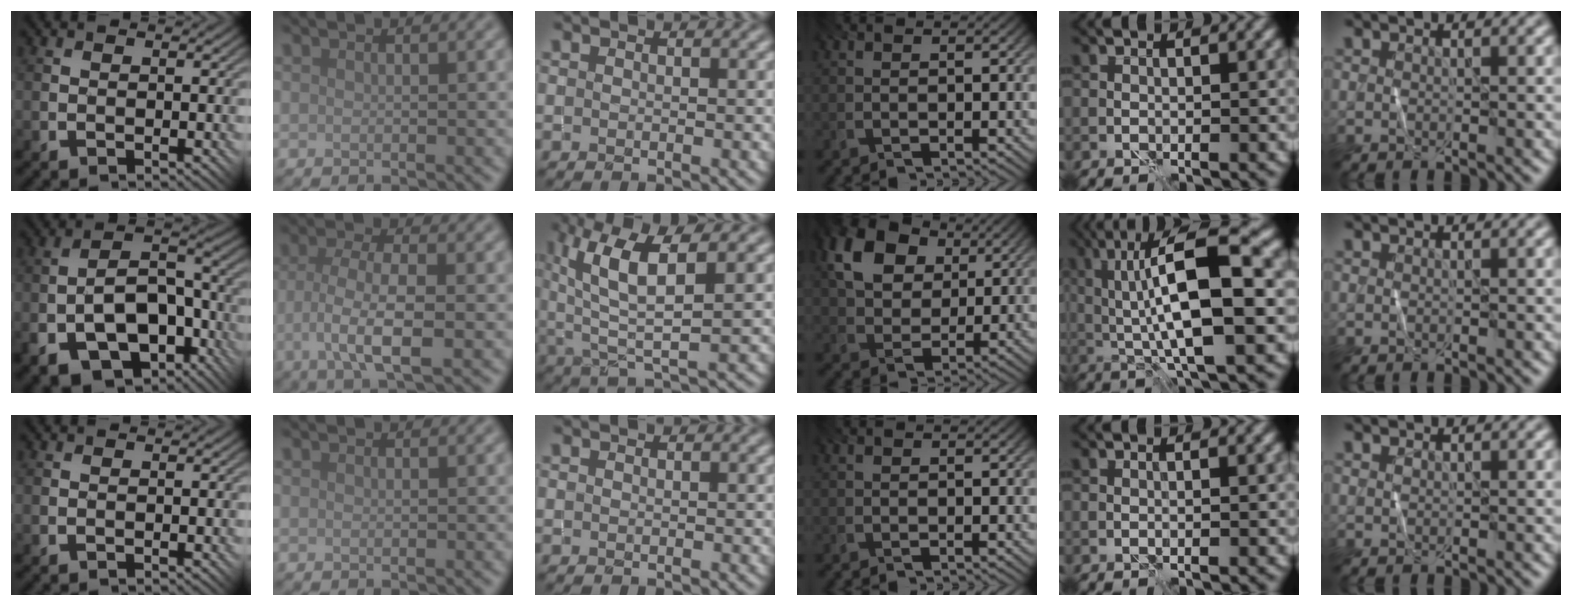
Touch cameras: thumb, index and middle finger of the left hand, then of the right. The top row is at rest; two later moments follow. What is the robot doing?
{"motion": "fold", "object": "shorts"}